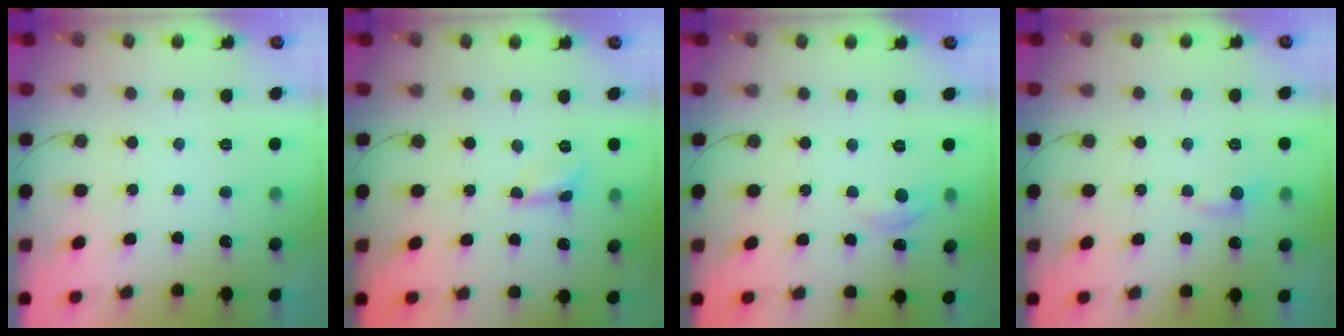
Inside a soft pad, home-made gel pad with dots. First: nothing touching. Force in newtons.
{"total": 2.6, "press": 2.6, "slide": 0.2}
{"total": 5.5, "press": 5.5, "slide": 0.6}
{"total": 4.6, "press": 4.6, "slide": 0.6}